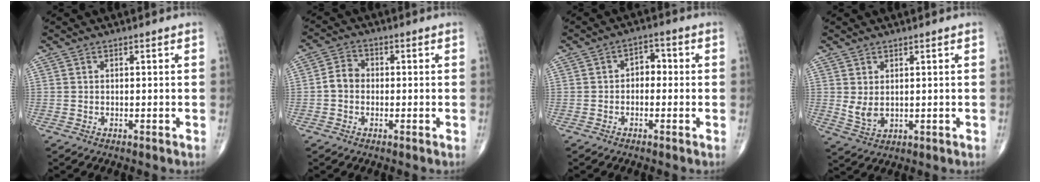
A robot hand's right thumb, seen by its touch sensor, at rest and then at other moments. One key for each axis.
{"total": 3.9, "fx": -0.6, "fy": 3.3, "fz": 2.1, "tx": -0.028, "ty": 0.016, "tz": -0.019}
{"total": 3.5, "fx": -0.4, "fy": 2.5, "fz": 2.4, "tx": -0.015, "ty": 0.018, "tz": -0.018}
{"total": 3.8, "fx": 0.8, "fy": 2.3, "fz": 2.9, "tx": -0.051, "ty": -0.010, "tz": 0.028}